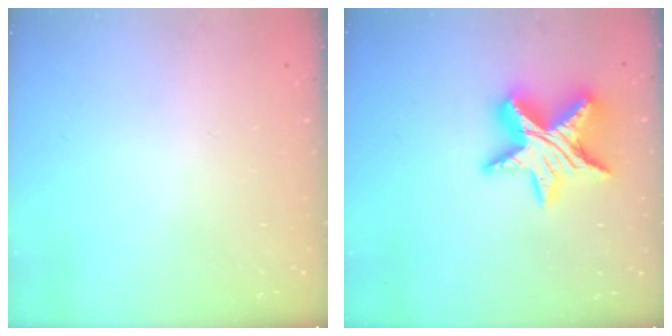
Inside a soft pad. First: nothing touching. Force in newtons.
{"total": 16.3, "press": 16.3, "slide": 1.2}